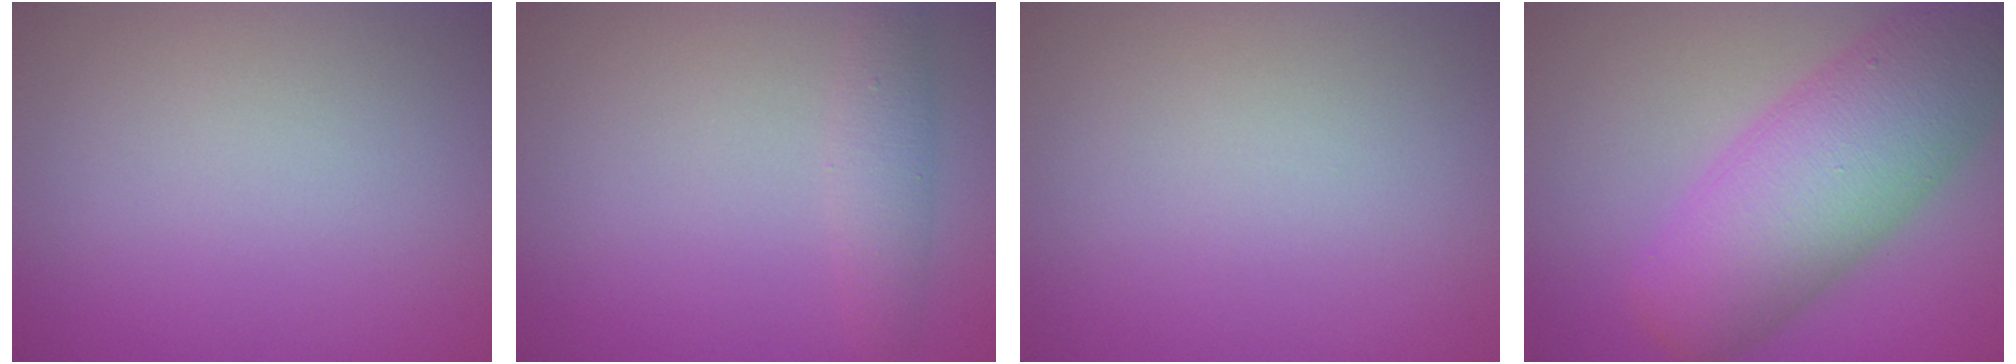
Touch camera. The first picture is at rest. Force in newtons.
{"total": 2.1, "press": 2.1, "slide": 0.1}
{"total": 0.0}
{"total": 10.5, "press": 10.5, "slide": 0.4}